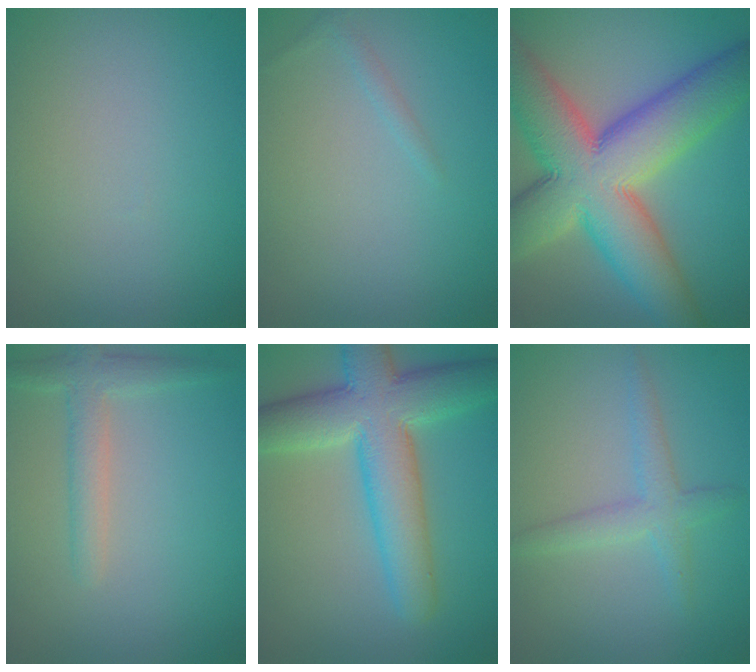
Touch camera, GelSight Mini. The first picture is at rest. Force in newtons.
{"total": 0.8, "press": 0.8, "slide": 0.0}
{"total": 14.3, "press": 14.2, "slide": 0.6}
{"total": 2.6, "press": 2.6, "slide": 0.2}
{"total": 8.9, "press": 8.9, "slide": 0.4}
{"total": 2.4, "press": 2.4, "slide": 0.2}